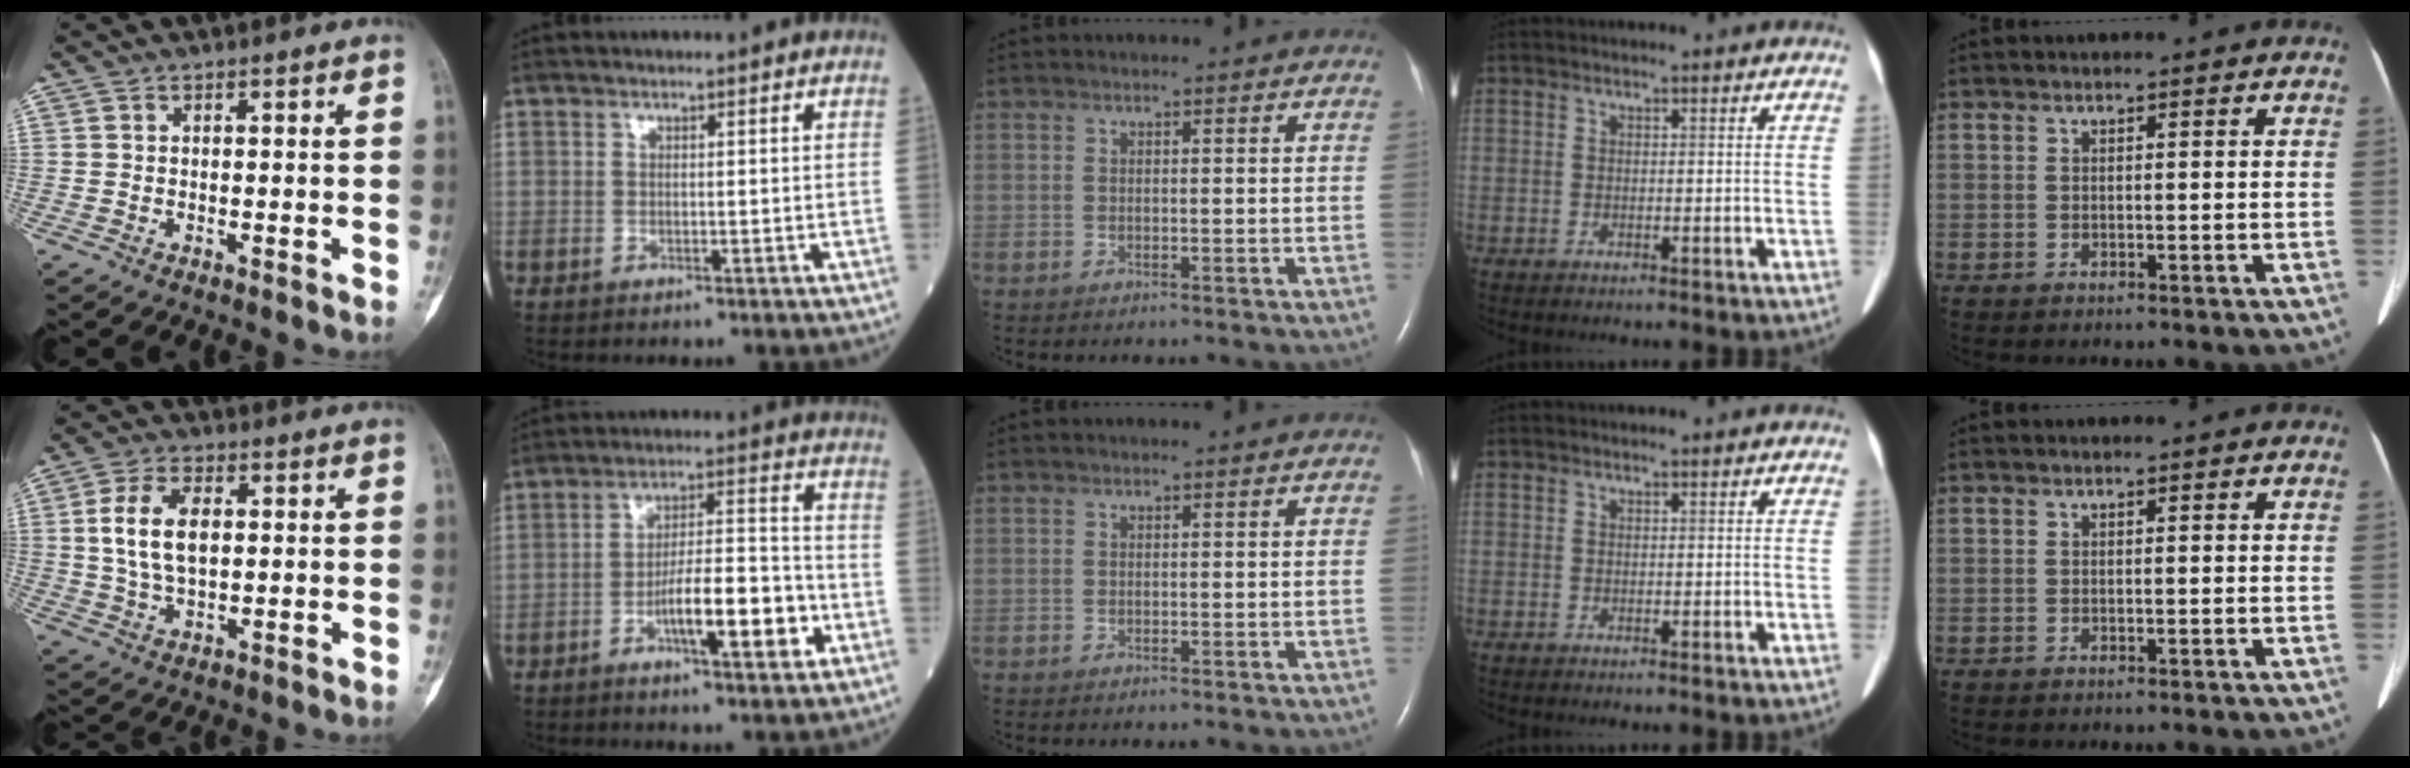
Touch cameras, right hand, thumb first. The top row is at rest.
{"thumb": {"total": 9.5, "force": [1.4, 5.4, 7.7], "torque": [-0.143, 0.002, 0.029]}, "index": {"total": 11.0, "force": [-4.2, 2.1, 10.0], "torque": [-0.162, 0.011, -0.068]}}